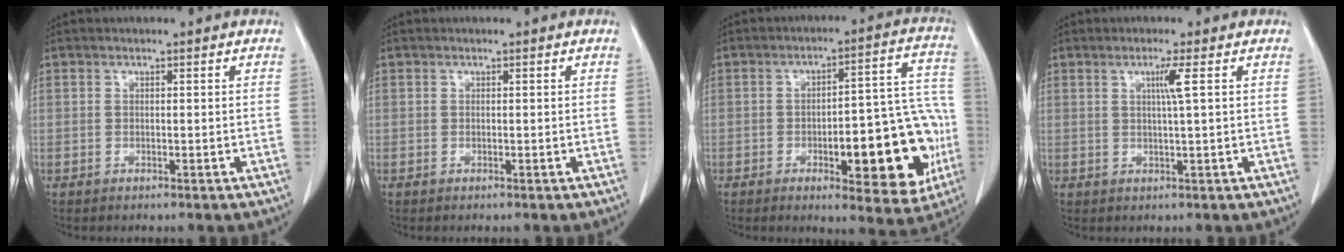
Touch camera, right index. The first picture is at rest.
{"total": 0.0}
{"total": 18.6, "force": [-4.7, 5.9, 17.0], "torque": [-0.161, 0.038, -0.044]}
{"total": 2.7, "force": [0.8, -0.8, 2.5], "torque": [-0.048, -0.003, 0.016]}